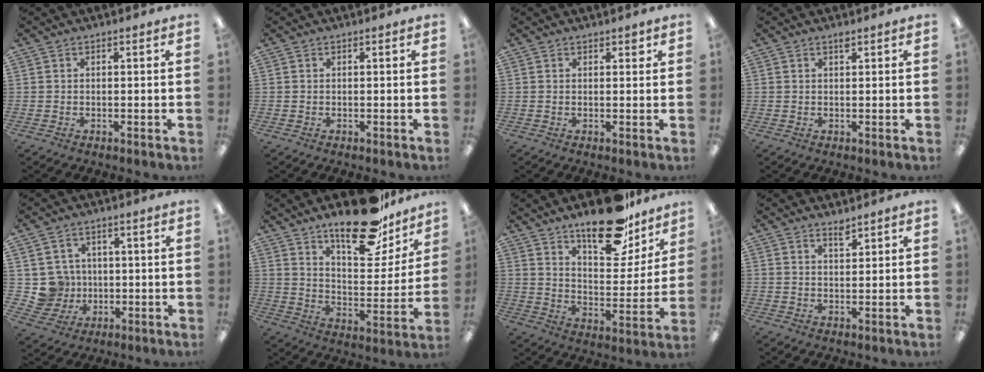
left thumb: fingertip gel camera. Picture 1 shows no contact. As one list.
[{"total": 0.0}, {"total": 1.1, "force": [0.8, 0.6, 0.6], "torque": [0.004, -0.005, 0.011]}, {"total": 1.0, "force": [0.8, 0.1, 0.6], "torque": [-0.005, -0.003, 0.012]}, {"total": 7.3, "force": [0.7, 7.2, 0.8], "torque": [-0.032, 0.005, 0.025]}, {"total": 21.1, "force": [15.8, 8.1, 11.4], "torque": [-0.163, -0.099, 0.265]}, {"total": 19.8, "force": [14.5, 8.3, 10.6], "torque": [-0.145, -0.093, 0.245]}, {"total": 2.3, "force": [2.1, 0.4, 0.8], "torque": [-0.012, -0.008, 0.037]}]